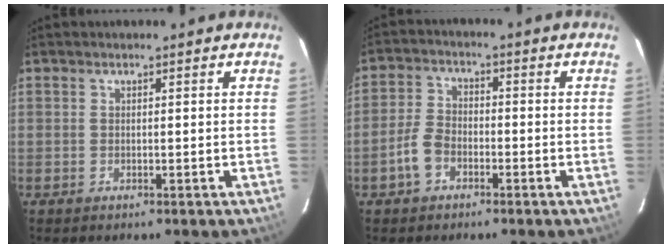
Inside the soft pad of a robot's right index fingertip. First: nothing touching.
{"total": 5.1, "force": [-2.6, 3.3, 2.9], "torque": [-0.066, 0.013, -0.049]}